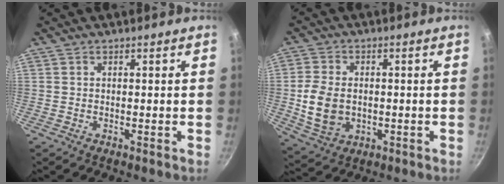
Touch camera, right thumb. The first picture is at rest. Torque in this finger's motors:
{"motor_torque": [-0.35, 0.73, 0.59, 0.64, 0.08]}